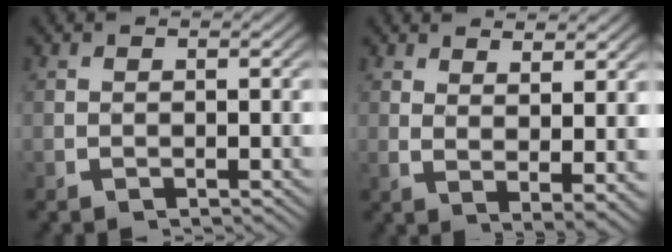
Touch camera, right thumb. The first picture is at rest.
{"total": 3.7, "force": [1.3, 1.3, 3.3], "torque": [-0.059, -0.021, 0.039]}